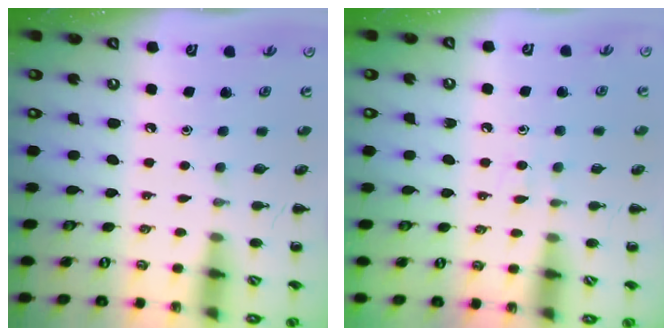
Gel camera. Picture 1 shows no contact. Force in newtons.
{"total": 2.9, "press": 2.5, "slide": 1.4}